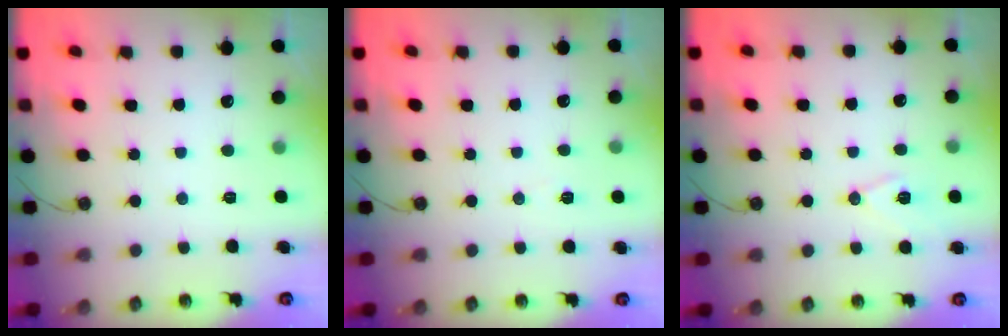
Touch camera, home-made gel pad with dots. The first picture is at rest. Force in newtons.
{"total": 5.4, "press": 3.1, "slide": 4.4}
{"total": 9.4, "press": 8.7, "slide": 3.5}